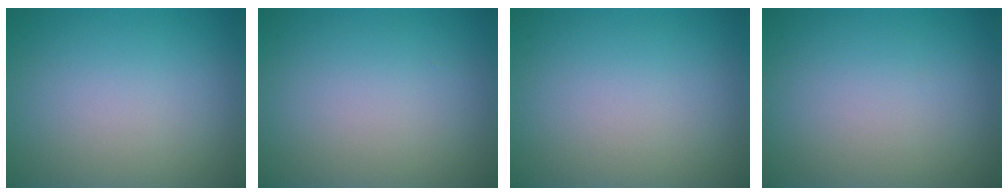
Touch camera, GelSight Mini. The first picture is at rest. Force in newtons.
{"total": 0.0}
{"total": 0.0}
{"total": 0.0}